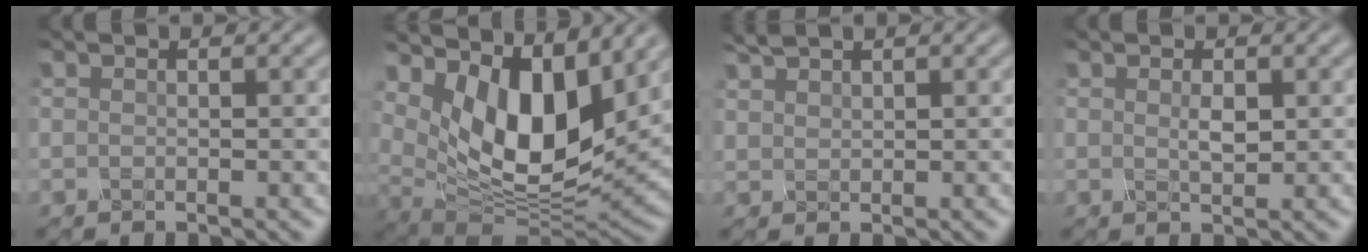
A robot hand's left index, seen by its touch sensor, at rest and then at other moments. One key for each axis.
{"total": 9.8, "fx": 4.1, "fy": 4.6, "fz": 7.7, "tx": -0.139, "ty": -0.019, "tz": 0.085}
{"total": 1.3, "fx": 1.3, "fy": -0.2, "fz": -0.1, "tx": -0.003, "ty": 0.006, "tz": 0.042}
{"total": 0.7, "fx": -0.1, "fy": -0.1, "fz": 0.7, "tx": -0.020, "ty": 0.002, "tz": 0.012}